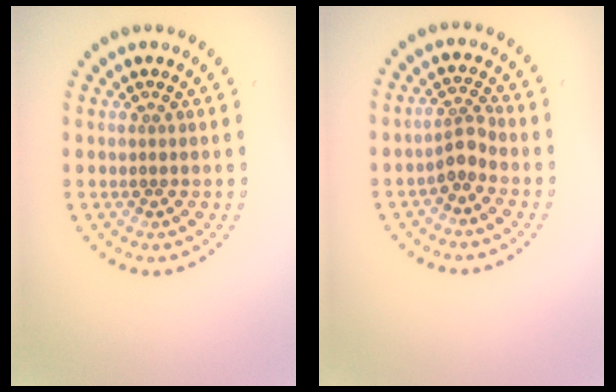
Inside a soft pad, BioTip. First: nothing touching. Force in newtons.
{"total": 2.1, "press": 1.5, "slide": 1.4}